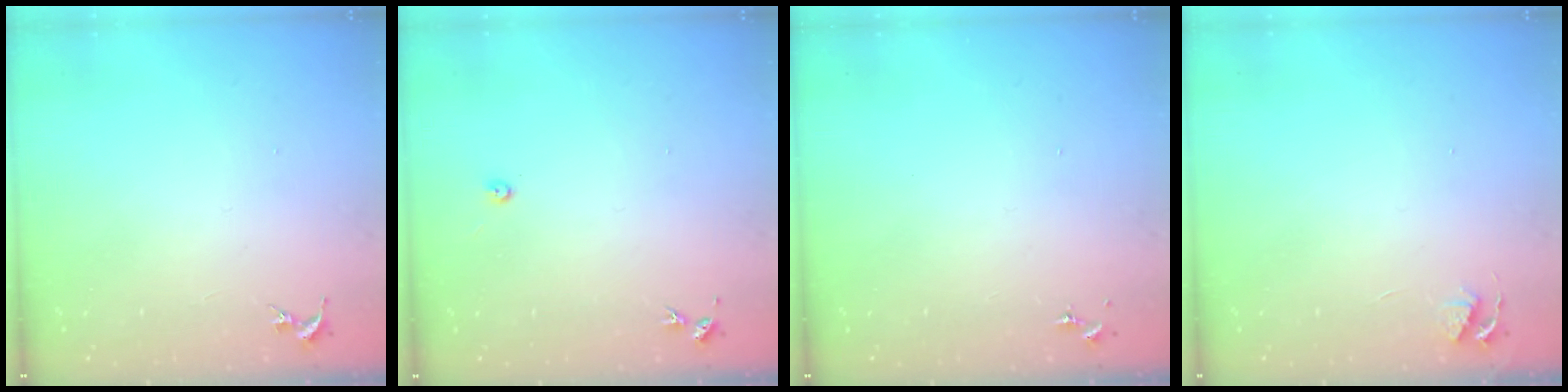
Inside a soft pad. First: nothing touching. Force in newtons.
{"total": 3.0, "press": 3.0, "slide": 0.4}
{"total": 0.0}
{"total": 3.5, "press": 3.4, "slide": 0.5}